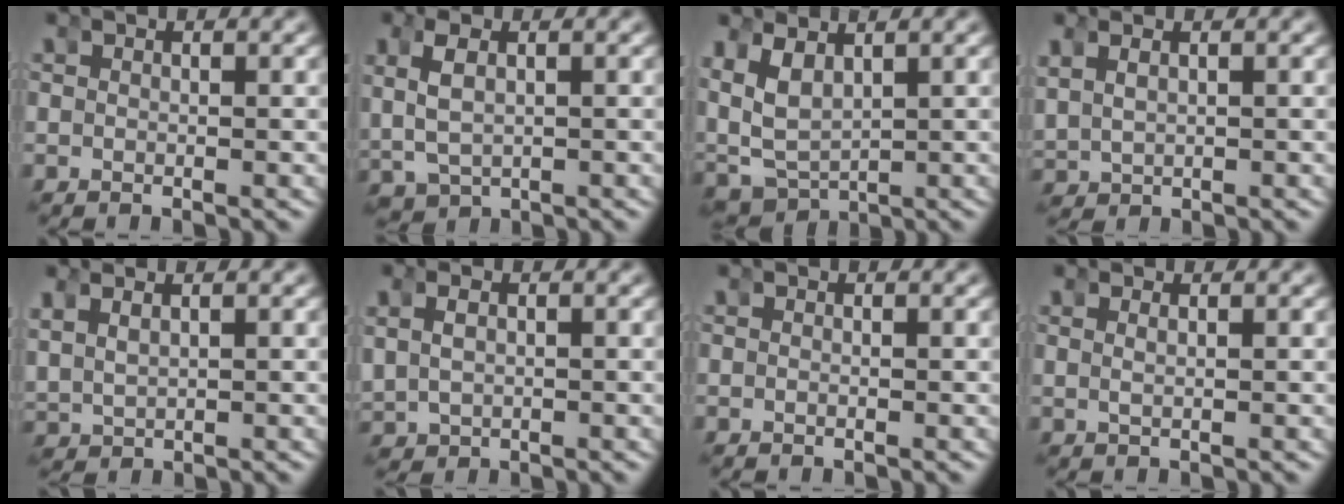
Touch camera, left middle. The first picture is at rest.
{"total": 5.0, "force": [-0.3, 4.3, 2.6], "torque": [-0.084, -0.021, 0.007]}
{"total": 8.0, "force": [0.0, 6.7, 4.3], "torque": [-0.123, -0.026, 0.006]}
{"total": 2.4, "force": [0.2, 2.1, 1.1], "torque": [-0.046, -0.005, 0.017]}
{"total": 2.8, "force": [0.5, 2.4, 1.3], "torque": [-0.054, -0.008, 0.022]}
{"total": 2.7, "force": [-0.2, 2.4, 1.2], "torque": [-0.046, -0.008, 0.008]}
{"total": 0.0}
{"total": 0.6, "force": [0.2, -0.1, 0.5], "torque": [-0.016, -0.004, 0.010]}